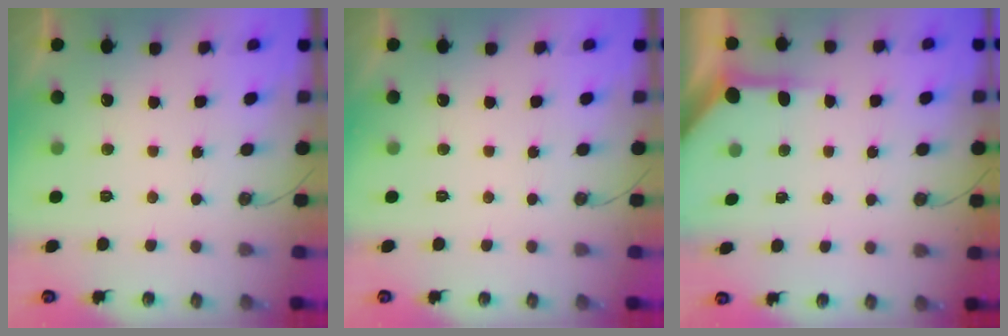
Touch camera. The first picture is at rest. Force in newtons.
{"total": 0.0}
{"total": 4.4, "press": 4.3, "slide": 0.3}